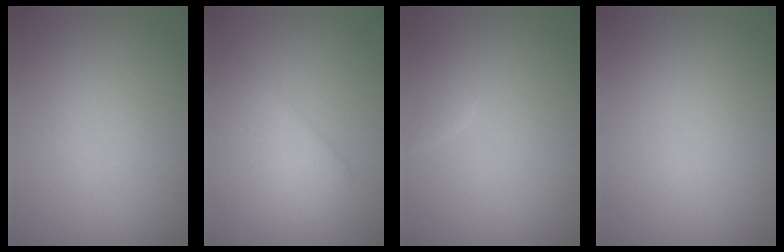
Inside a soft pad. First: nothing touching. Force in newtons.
{"total": 4.6, "press": 4.6, "slide": 0.3}
{"total": 1.3, "press": 1.3, "slide": 0.1}
{"total": 0.0}